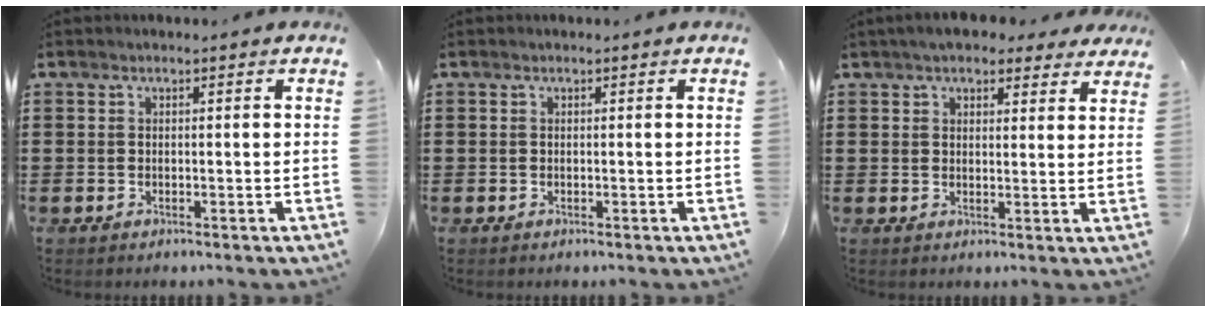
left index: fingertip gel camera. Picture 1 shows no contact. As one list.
[{"total": 0.0}, {"total": 4.6, "force": [4.0, 1.5, 1.7], "torque": [-0.045, 0.002, 0.074]}]